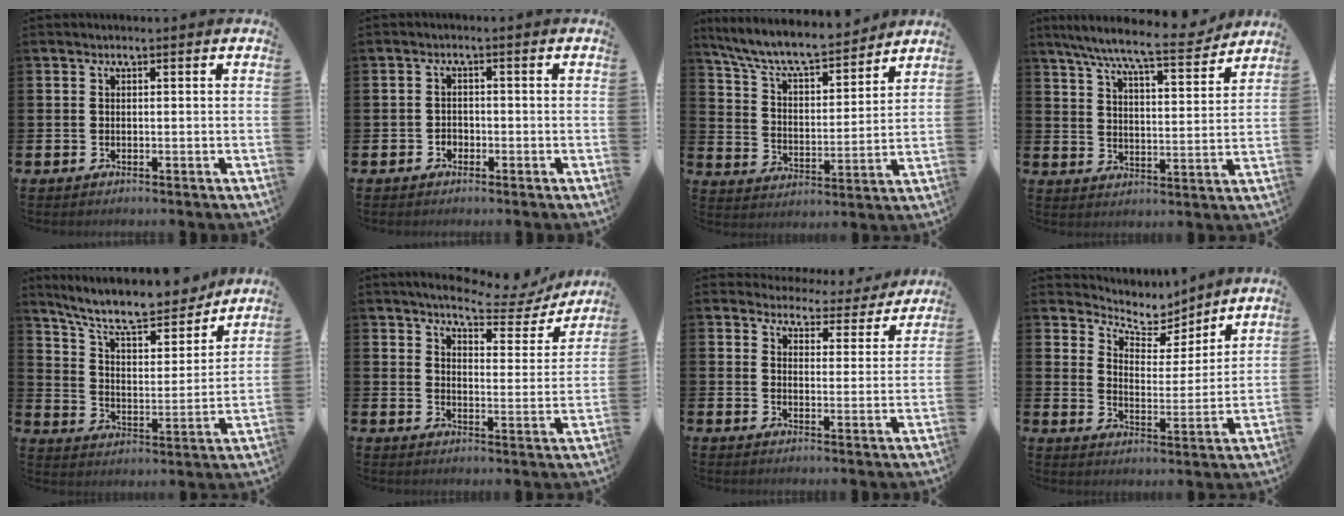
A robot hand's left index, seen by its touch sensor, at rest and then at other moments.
{"total": 1.5, "force": [-0.8, 1.2, 0.2], "torque": [-0.006, 0.002, -0.019]}
{"total": 8.8, "force": [8.1, 1.7, 2.9], "torque": [-0.086, -0.060, 0.139]}
{"total": 9.2, "force": [8.2, 0.8, 4.0], "torque": [-0.101, -0.047, 0.141]}
{"total": 10.5, "force": [9.5, 2.6, 3.8], "torque": [-0.101, -0.066, 0.163]}
{"total": 5.7, "force": [5.2, 1.4, 2.0], "torque": [-0.046, -0.035, 0.083]}
{"total": 4.0, "force": [3.9, 1.1, -0.1], "torque": [-0.006, -0.037, 0.063]}
{"total": 6.5, "force": [6.1, 2.1, 0.7], "torque": [-0.043, -0.052, 0.103]}